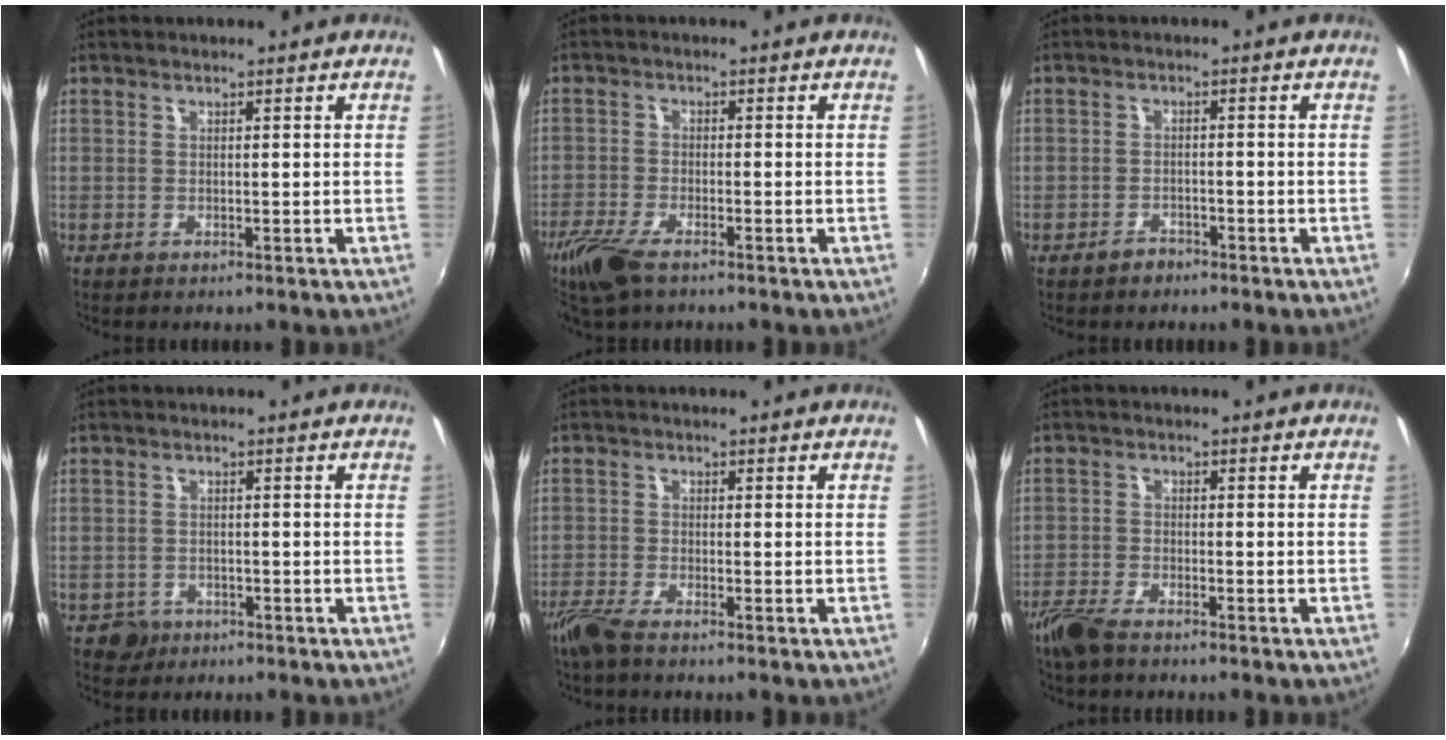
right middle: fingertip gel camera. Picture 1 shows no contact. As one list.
[{"total": 7.4, "force": [-5.3, 2.4, 4.7], "torque": [-0.125, -0.022, -0.106]}, {"total": 2.2, "force": [-1.8, 1.3, 0.1], "torque": [-0.006, 0.004, -0.028]}, {"total": 3.1, "force": [-1.8, 2.5, 0.3], "torque": [-0.015, 0.002, -0.029]}, {"total": 4.1, "force": [-3.4, 0.4, 2.1], "torque": [-0.062, -0.012, -0.071]}, {"total": 4.9, "force": [-4.1, 1.2, 2.3], "torque": [-0.067, -0.012, -0.086]}]